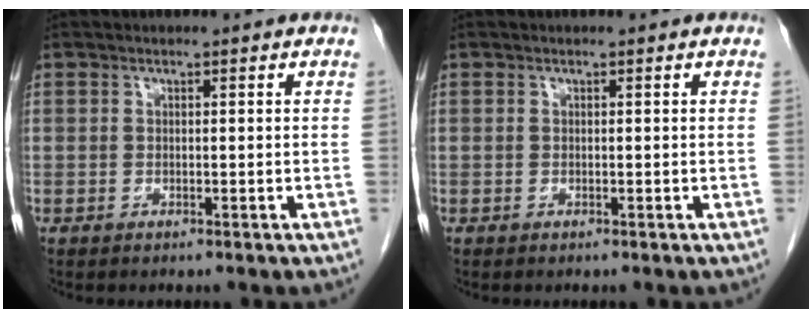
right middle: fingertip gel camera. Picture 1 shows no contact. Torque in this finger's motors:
{"motor_torque": [-0.27, -0.26, -0.01, -0.01]}